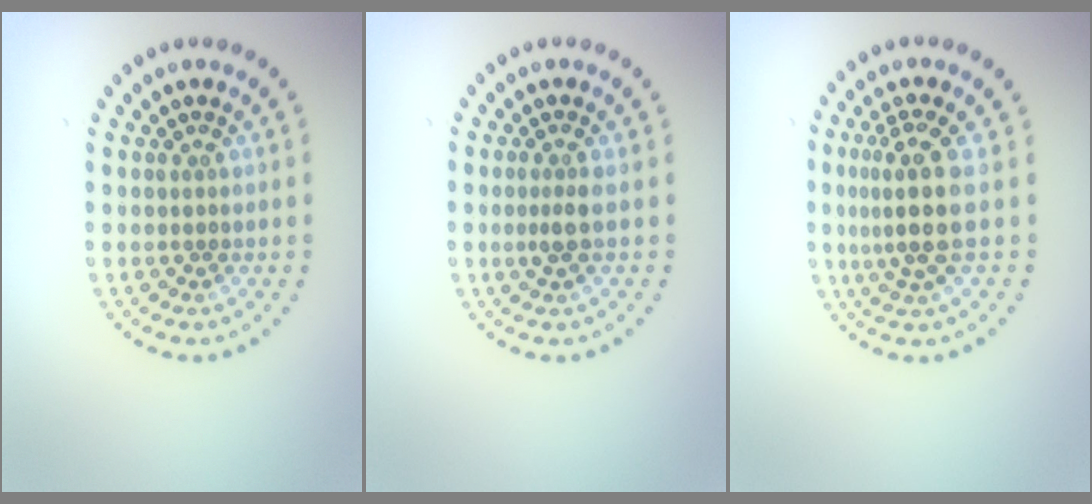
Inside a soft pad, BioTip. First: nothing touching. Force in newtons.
{"total": 1.3, "press": 1.0, "slide": 0.7}
{"total": 3.8, "press": 2.9, "slide": 2.5}